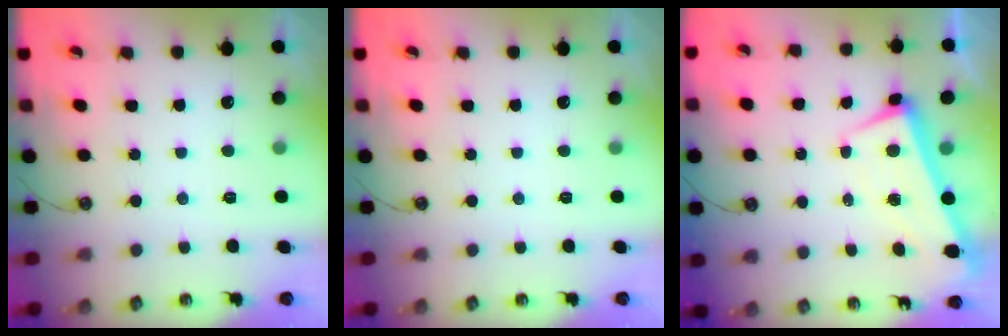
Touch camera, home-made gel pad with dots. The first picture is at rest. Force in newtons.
{"total": 0.0}
{"total": 2.7, "press": 2.0, "slide": 1.8}